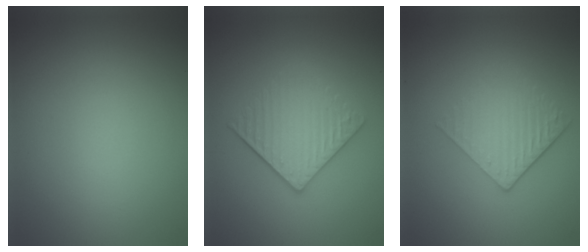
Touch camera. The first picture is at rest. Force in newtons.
{"total": 4.1, "press": 3.4, "slide": 2.3}
{"total": 3.4, "press": 2.6, "slide": 2.3}